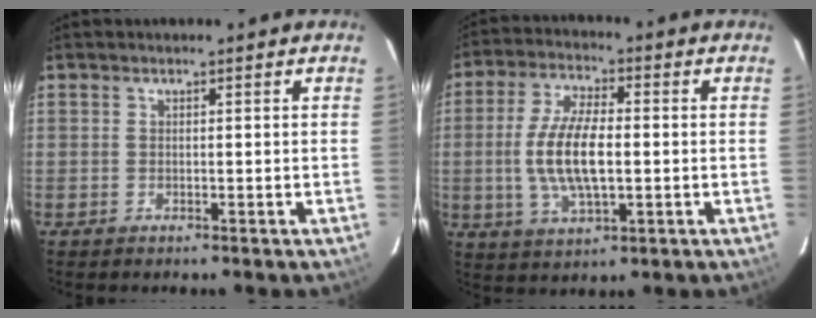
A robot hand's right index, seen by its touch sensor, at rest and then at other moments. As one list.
[{"total": 11.4, "force": [-0.9, 4.5, 10.4], "torque": [-0.214, 0.002, -0.014]}]